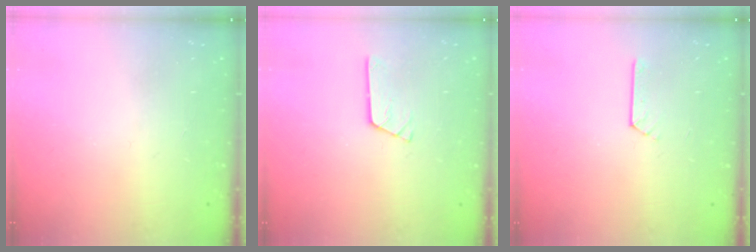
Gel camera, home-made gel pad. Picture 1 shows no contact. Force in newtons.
{"total": 3.4, "press": 3.4, "slide": 0.4}
{"total": 2.2, "press": 2.2, "slide": 0.3}